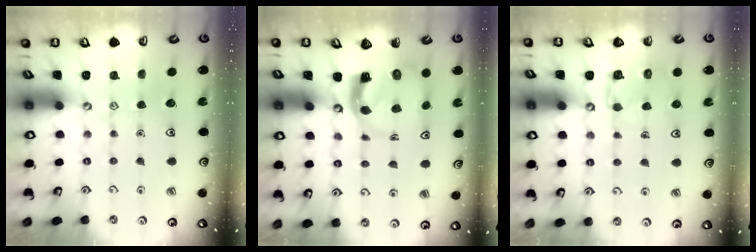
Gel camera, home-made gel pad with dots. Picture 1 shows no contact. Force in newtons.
{"total": 5.4, "press": 5.3, "slide": 1.0}
{"total": 5.5, "press": 5.5, "slide": 0.6}